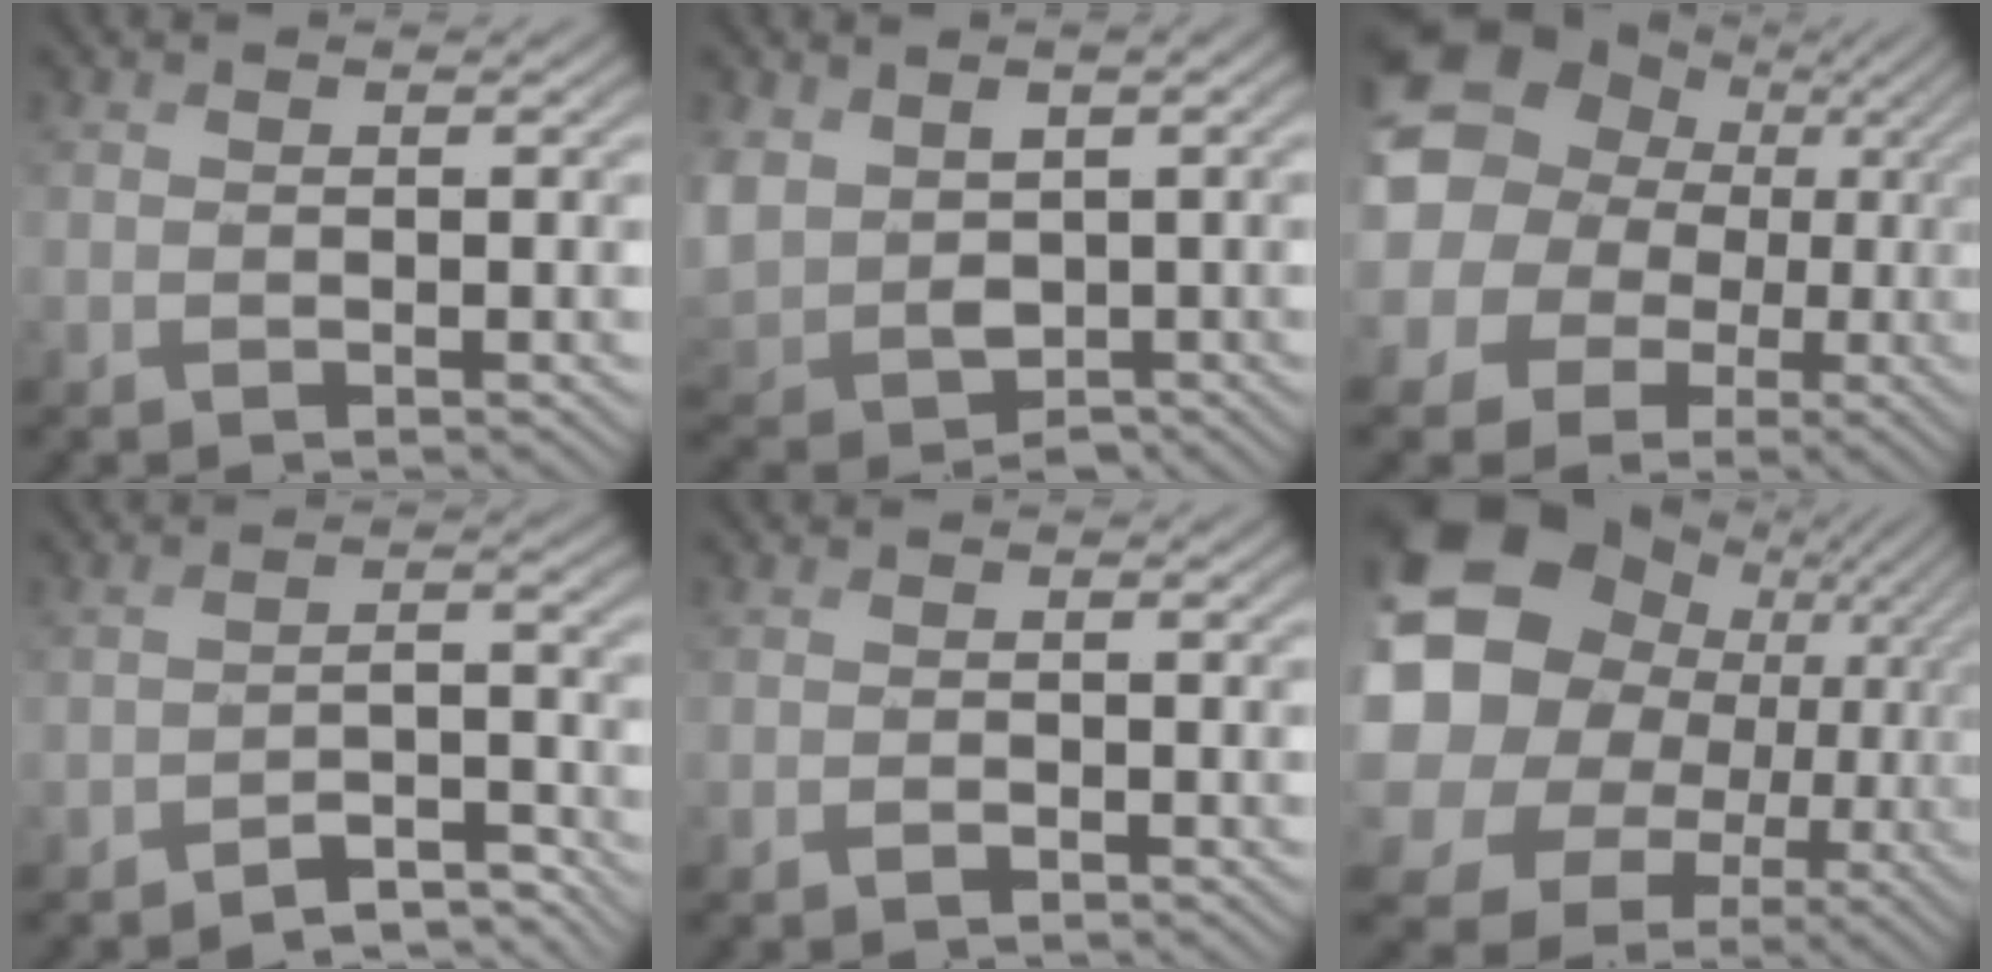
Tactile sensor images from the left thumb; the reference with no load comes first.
{"total": 8.2, "force": [1.4, 6.2, 5.2], "torque": [-0.148, -0.023, 0.037]}
{"total": 17.3, "force": [3.6, 15.2, 7.4], "torque": [-0.223, 0.020, 0.051]}
{"total": 4.6, "force": [-3.9, 1.2, 1.9], "torque": [-0.027, 0.005, -0.064]}
{"total": 0.7, "force": [-0.5, 0.3, 0.3], "torque": [-0.002, -0.001, -0.008]}
{"total": 22.9, "force": [3.7, 18.9, 12.3], "torque": [-0.292, 0.005, 0.056]}